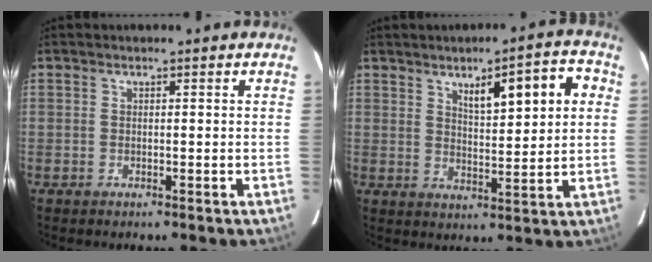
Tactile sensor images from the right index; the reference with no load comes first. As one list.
[{"total": 9.4, "force": [3.6, 2.1, 8.4], "torque": [-0.125, 0.015, 0.058]}]